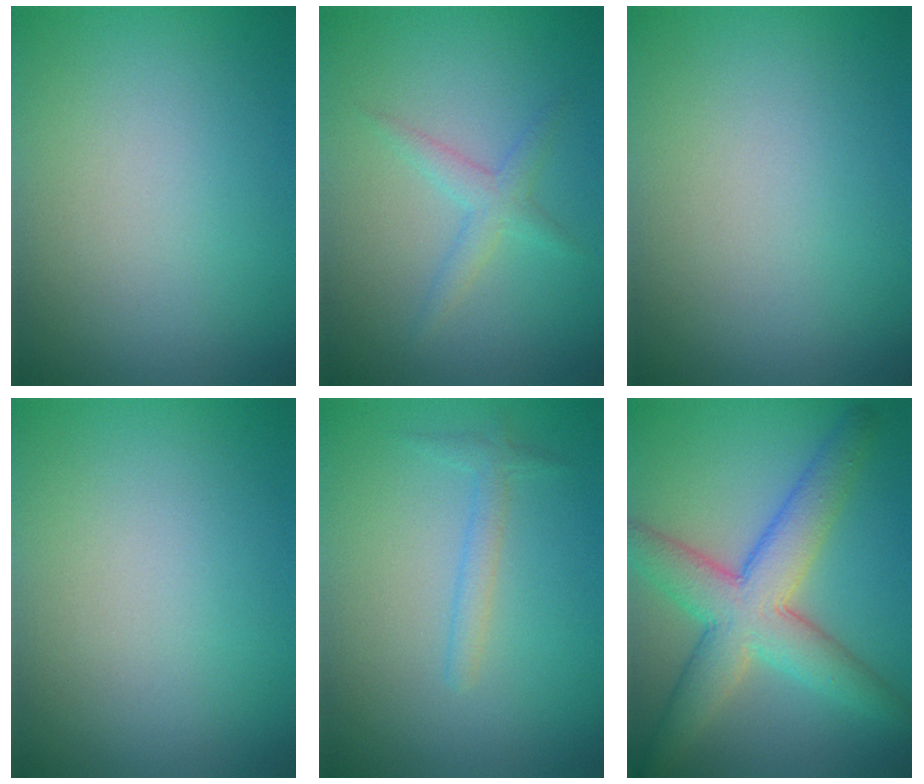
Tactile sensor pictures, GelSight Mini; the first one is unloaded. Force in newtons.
{"total": 1.8, "press": 1.8, "slide": 0.1}
{"total": 0.0}
{"total": 0.0}
{"total": 1.4, "press": 1.4, "slide": 0.0}
{"total": 7.4, "press": 7.4, "slide": 0.4}